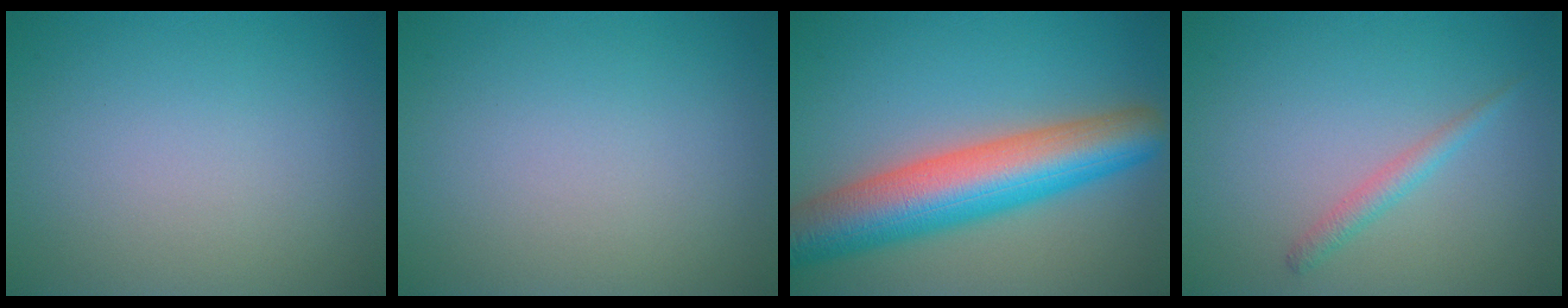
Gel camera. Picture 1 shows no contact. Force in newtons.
{"total": 0.0}
{"total": 10.1, "press": 10.0, "slide": 0.4}
{"total": 1.4, "press": 1.4, "slide": 0.1}